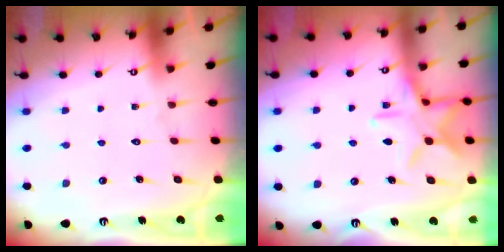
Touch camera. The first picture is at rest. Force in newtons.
{"total": 12.2, "press": 12.2, "slide": 0.8}